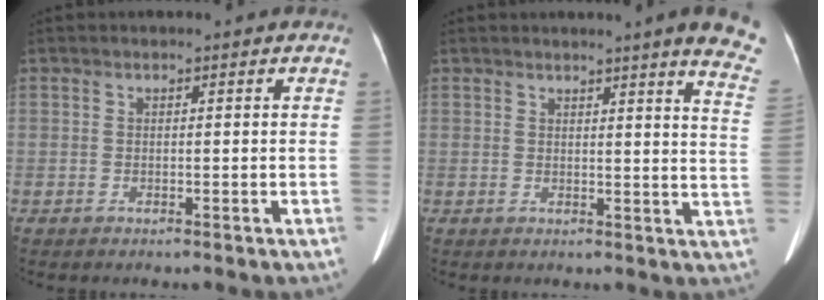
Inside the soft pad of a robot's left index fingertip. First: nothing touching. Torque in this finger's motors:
{"motor_torque": [0.36, -0.67, 0.03, 0.05]}